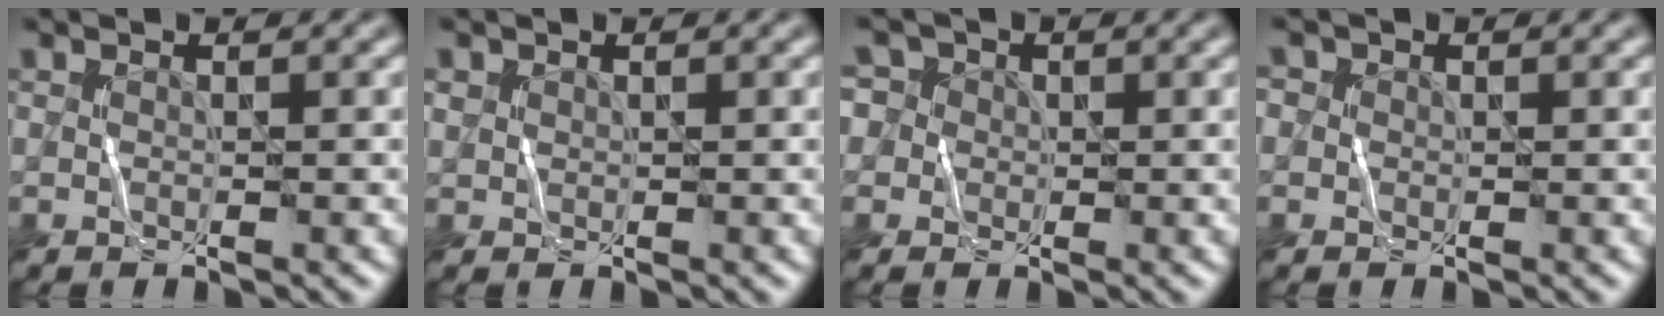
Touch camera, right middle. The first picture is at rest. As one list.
[{"total": 0.7, "force": [0.4, 0.6, -0.1], "torque": [0.000, 0.000, 0.010]}, {"total": 5.3, "force": [2.0, 4.5, 1.9], "torque": [-0.032, 0.029, 0.005]}, {"total": 1.5, "force": [0.5, 1.4, 0.4], "torque": [-0.002, 0.006, -0.008]}]